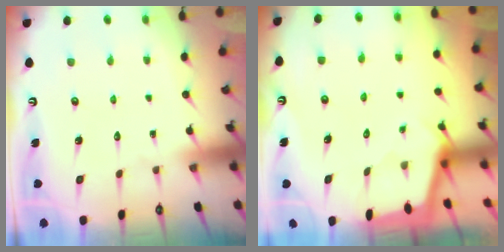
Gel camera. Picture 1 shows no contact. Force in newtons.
{"total": 1.9, "press": 1.9, "slide": 0.1}